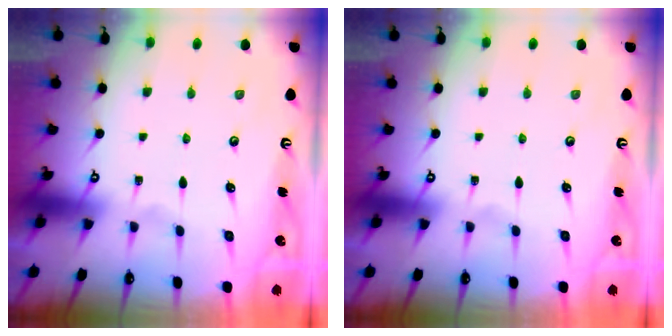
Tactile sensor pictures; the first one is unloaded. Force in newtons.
{"total": 0.0}